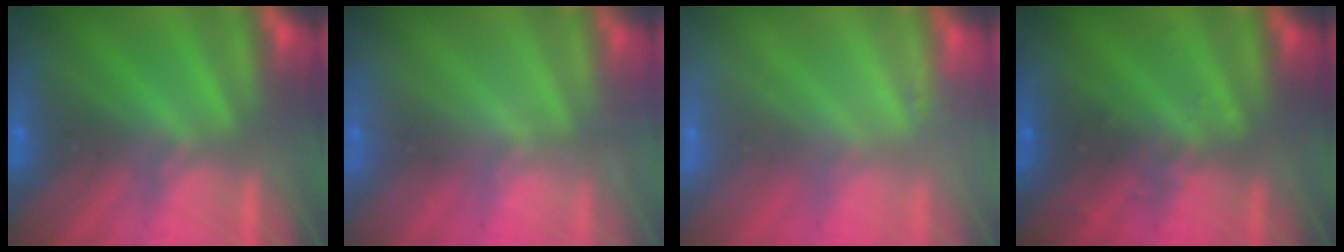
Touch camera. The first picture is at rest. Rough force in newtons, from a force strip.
{"total": 2.5}
{"total": 2.2}
{"total": 2.9}